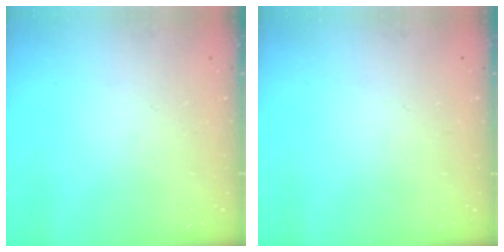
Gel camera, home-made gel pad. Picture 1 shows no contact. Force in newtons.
{"total": 0.0}